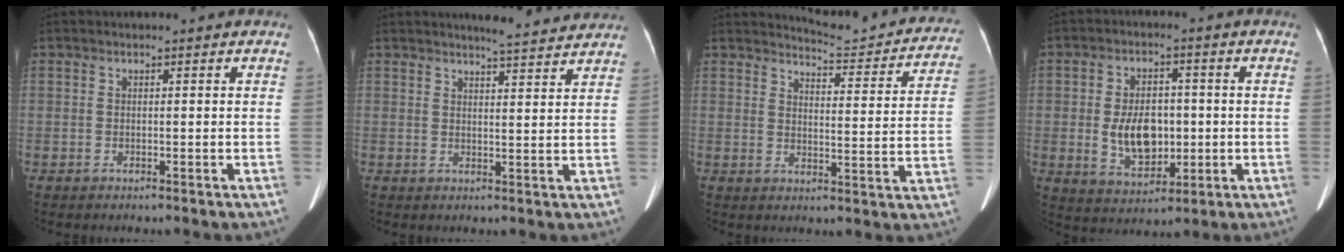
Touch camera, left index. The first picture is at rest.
{"total": 6.9, "force": [6.6, 0.1, 1.8], "torque": [-0.036, 0.000, 0.079]}
{"total": 13.9, "force": [13.5, 1.2, 2.8], "torque": [-0.029, -0.051, 0.149]}
{"total": 8.8, "force": [-0.7, 5.4, 6.9], "torque": [-0.133, 0.003, -0.002]}